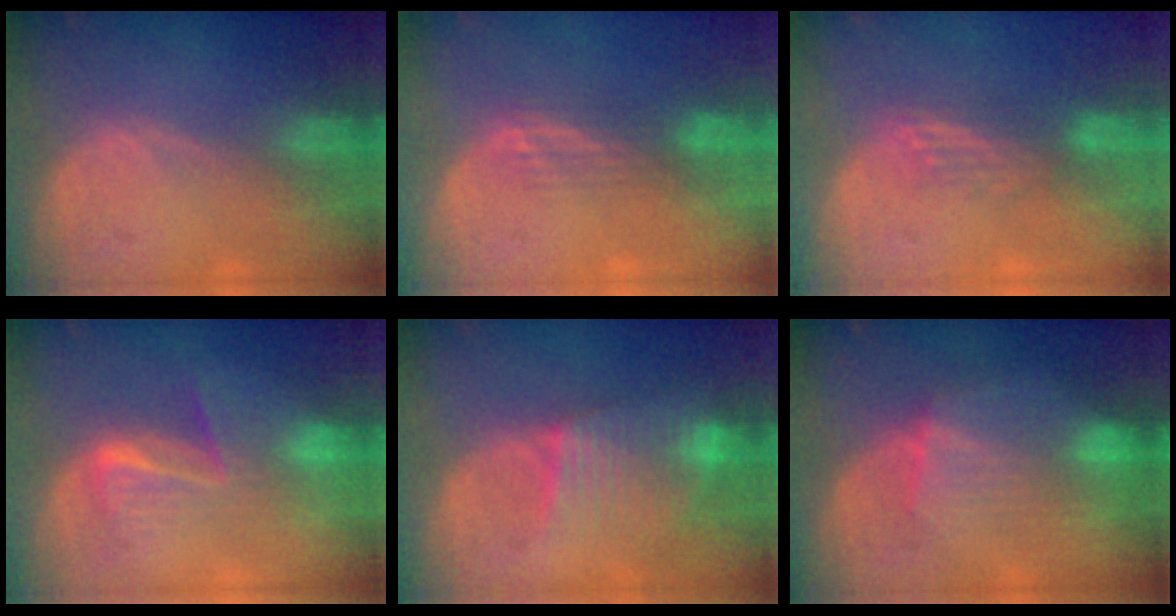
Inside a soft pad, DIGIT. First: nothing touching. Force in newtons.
{"total": 3.0, "press": 2.5, "slide": 1.6}
{"total": 2.9, "press": 2.7, "slide": 1.1}
{"total": 6.3, "press": 6.1, "slide": 1.5}
{"total": 7.3, "press": 7.0, "slide": 2.2}
{"total": 8.6, "press": 8.0, "slide": 3.2}